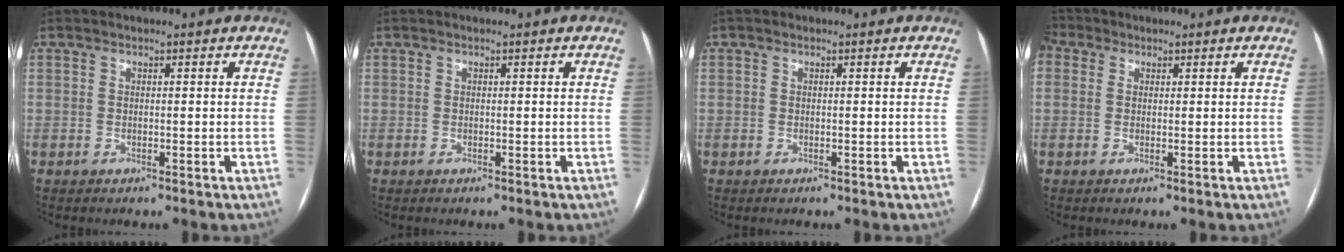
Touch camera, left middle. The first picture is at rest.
{"total": 0.0}
{"total": 0.0}
{"total": 5.1, "force": [2.4, 4.0, 2.1], "torque": [-0.061, 0.030, 0.048]}